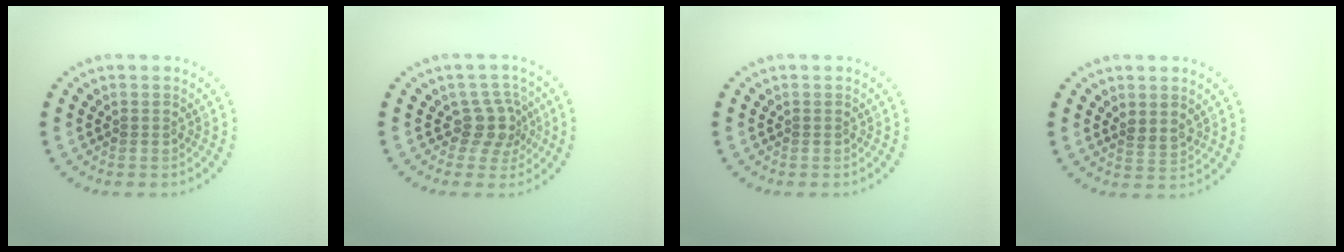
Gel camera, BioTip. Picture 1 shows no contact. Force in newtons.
{"total": 2.7, "press": 2.0, "slide": 1.8}
{"total": 0.0}
{"total": 1.7, "press": 1.4, "slide": 1.0}